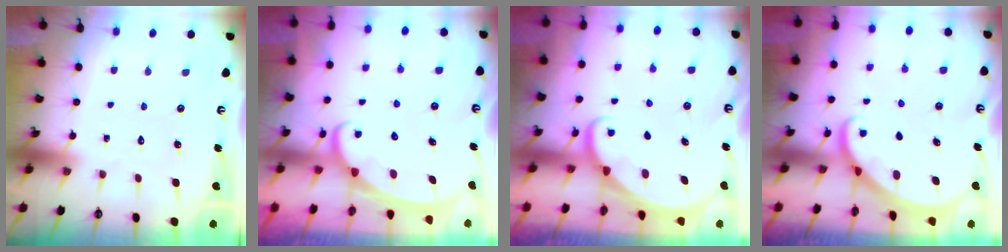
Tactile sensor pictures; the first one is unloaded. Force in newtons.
{"total": 2.5, "press": 2.5, "slide": 0.4}
{"total": 1.6, "press": 1.6, "slide": 0.1}
{"total": 1.8, "press": 1.8, "slide": 0.1}